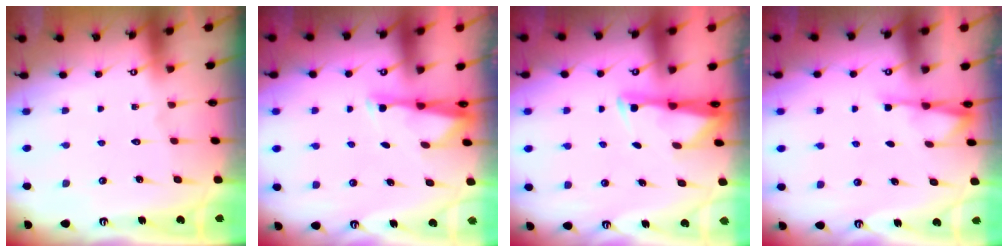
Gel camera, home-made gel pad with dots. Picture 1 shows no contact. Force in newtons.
{"total": 3.0, "press": 2.9, "slide": 0.5}
{"total": 2.7, "press": 2.7, "slide": 0.4}
{"total": 2.4, "press": 2.3, "slide": 0.4}